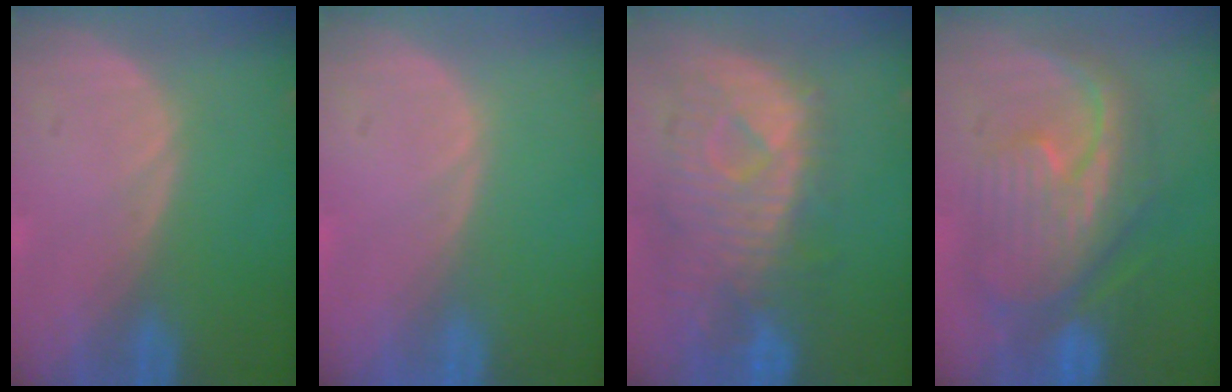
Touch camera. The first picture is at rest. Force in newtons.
{"total": 0.0}
{"total": 10.7, "press": 9.5, "slide": 4.9}
{"total": 10.3, "press": 10.2, "slide": 0.9}